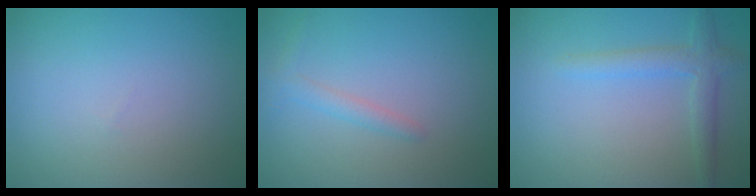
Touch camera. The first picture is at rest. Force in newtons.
{"total": 1.3, "press": 1.3, "slide": 0.1}
{"total": 2.4, "press": 2.4, "slide": 0.1}